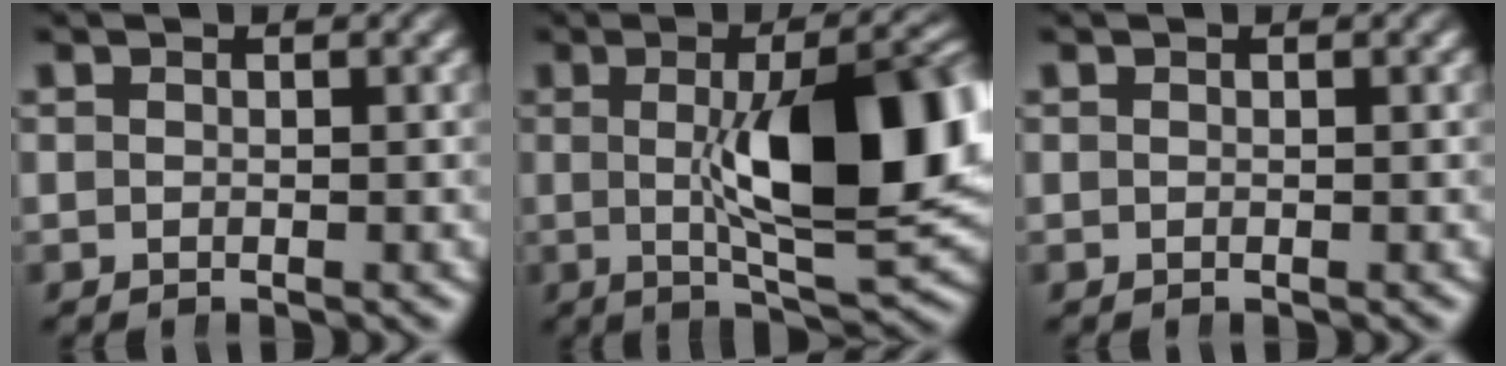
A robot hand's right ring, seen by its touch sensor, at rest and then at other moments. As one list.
[{"total": 14.1, "force": [0.1, 4.5, 13.4], "torque": [-0.186, 0.000, 0.009]}, {"total": 0.0}]